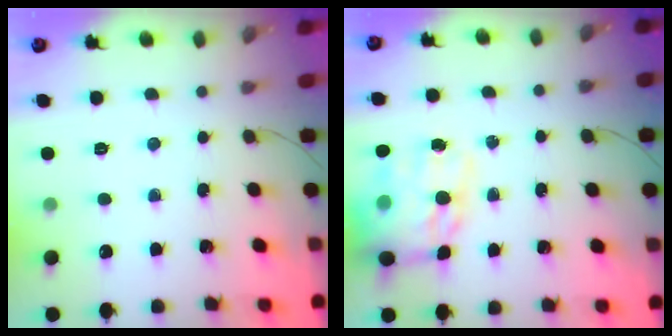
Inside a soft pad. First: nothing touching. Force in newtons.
{"total": 18.1, "press": 17.6, "slide": 4.4}